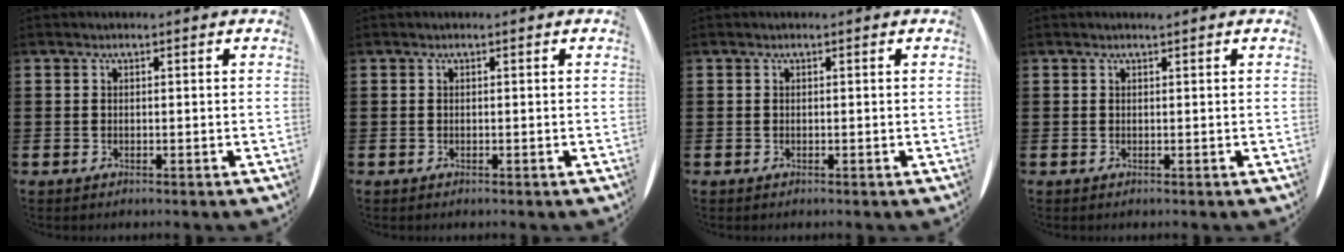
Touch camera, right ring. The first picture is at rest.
{"total": 0.0}
{"total": 0.0}
{"total": 0.0}